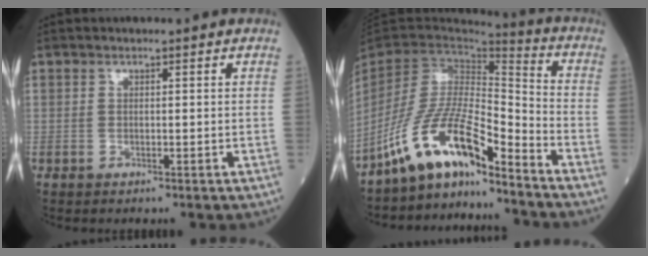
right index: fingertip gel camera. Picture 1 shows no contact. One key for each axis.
{"total": 14.8, "fx": -11.5, "fy": 3.0, "fz": 8.9, "tx": -0.182, "ty": 0.009, "tz": -0.212}